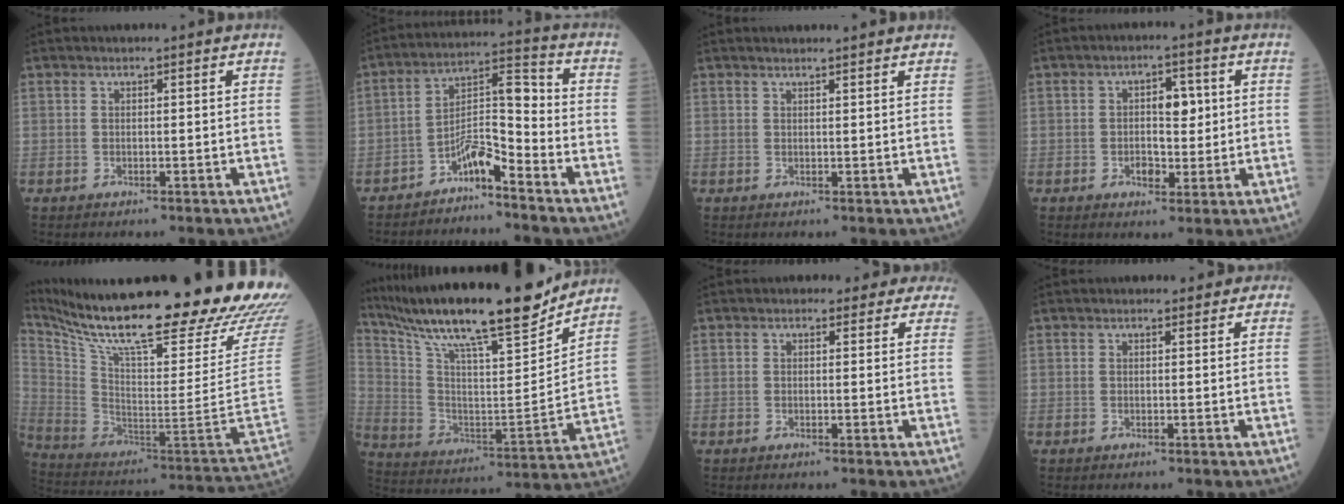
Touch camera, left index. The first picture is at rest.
{"total": 6.6, "force": [-4.7, 1.4, 4.5], "torque": [-0.084, 0.020, -0.087]}
{"total": 4.1, "force": [3.9, 0.1, 1.3], "torque": [-0.020, 0.020, 0.045]}
{"total": 5.2, "force": [0.5, 3.1, 4.2], "torque": [-0.065, 0.014, 0.013]}
{"total": 38.2, "force": [30.6, 3.6, 22.6], "torque": [-0.364, -0.103, 0.445]}
{"total": 24.9, "force": [20.9, 2.8, 13.2], "torque": [-0.250, -0.013, 0.337]}
{"total": 4.1, "force": [3.1, 2.4, 1.1], "torque": [0.004, 0.008, 0.019]}
{"total": 0.9, "force": [0.4, 0.8, 0.4], "torque": [0.000, 0.001, -0.002]}